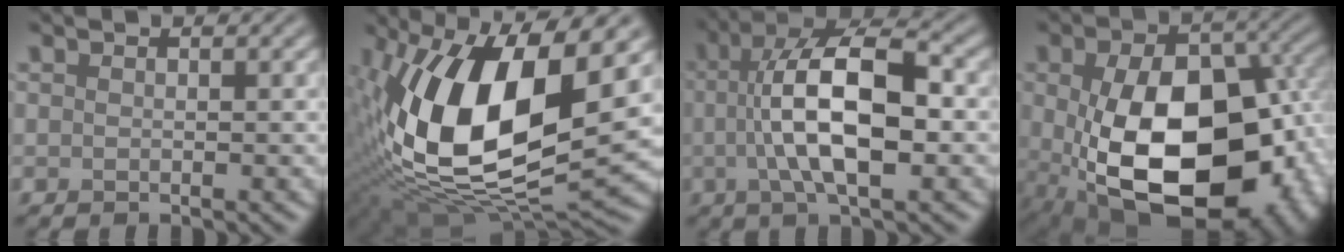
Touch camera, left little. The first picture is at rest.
{"total": 15.6, "force": [1.5, 7.3, 13.7], "torque": [-0.254, -0.003, 0.011]}
{"total": 9.5, "force": [0.0, 3.5, 8.8], "torque": [-0.152, 0.013, -0.004]}
{"total": 17.8, "force": [-3.2, 11.1, 13.5], "torque": [-0.223, -0.043, -0.026]}